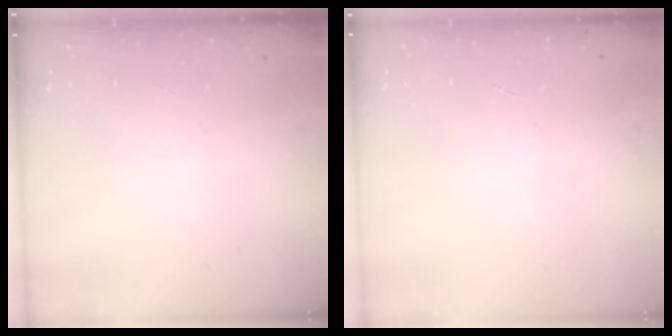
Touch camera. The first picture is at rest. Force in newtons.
{"total": 1.8, "press": 1.7, "slide": 0.5}